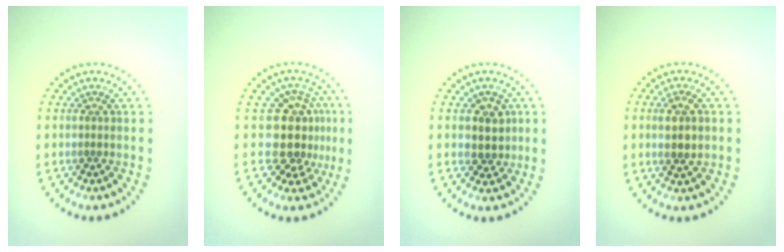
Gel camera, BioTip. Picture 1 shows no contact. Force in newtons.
{"total": 4.3, "press": 3.4, "slide": 2.6}
{"total": 2.6, "press": 2.3, "slide": 1.1}
{"total": 2.1, "press": 2.0, "slide": 0.6}